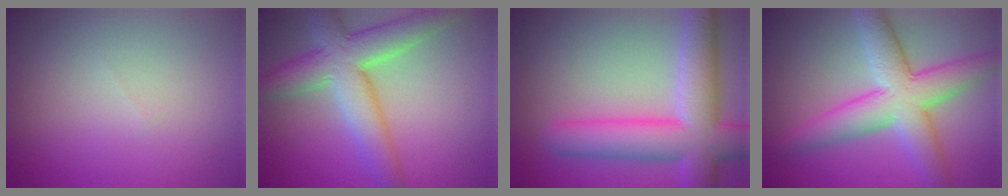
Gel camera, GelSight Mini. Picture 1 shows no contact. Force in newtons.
{"total": 7.6, "press": 7.5, "slide": 0.6}
{"total": 9.5, "press": 9.4, "slide": 0.4}
{"total": 7.6, "press": 7.6, "slide": 0.1}